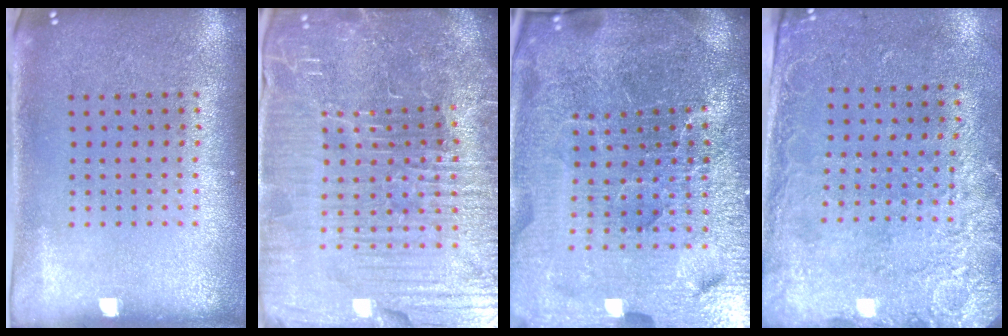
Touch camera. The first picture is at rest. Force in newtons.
{"total": 7.4, "press": 6.6, "slide": 3.5}
{"total": 7.2, "press": 6.2, "slide": 3.5}
{"total": 2.5, "press": 1.9, "slide": 1.6}